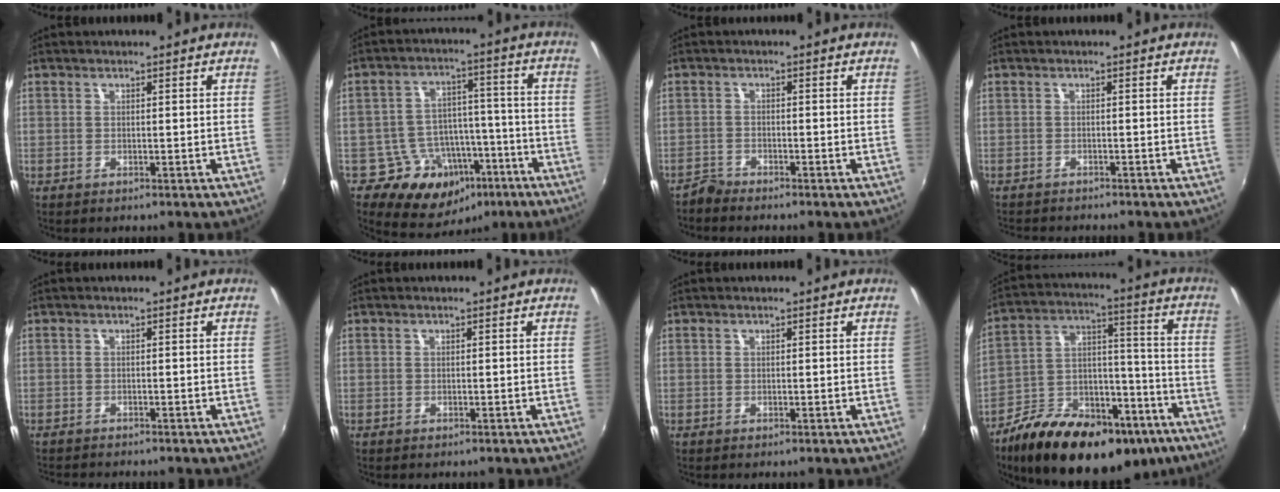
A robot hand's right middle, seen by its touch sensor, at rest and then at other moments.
{"total": 13.1, "force": [-7.1, 10.0, 4.7], "torque": [-0.096, 0.034, -0.079]}
{"total": 2.2, "force": [-2.2, 0.2, -0.3], "torque": [0.000, -0.006, -0.049]}
{"total": 3.4, "force": [-3.2, 0.4, 0.9], "torque": [-0.029, -0.016, -0.052]}
{"total": 2.6, "force": [-2.5, 0.2, 0.7], "torque": [-0.023, -0.014, -0.040]}
{"total": 0.0}
{"total": 0.0}
{"total": 28.7, "force": [-19.2, 13.7, 16.2], "torque": [-0.282, 0.022, -0.276]}